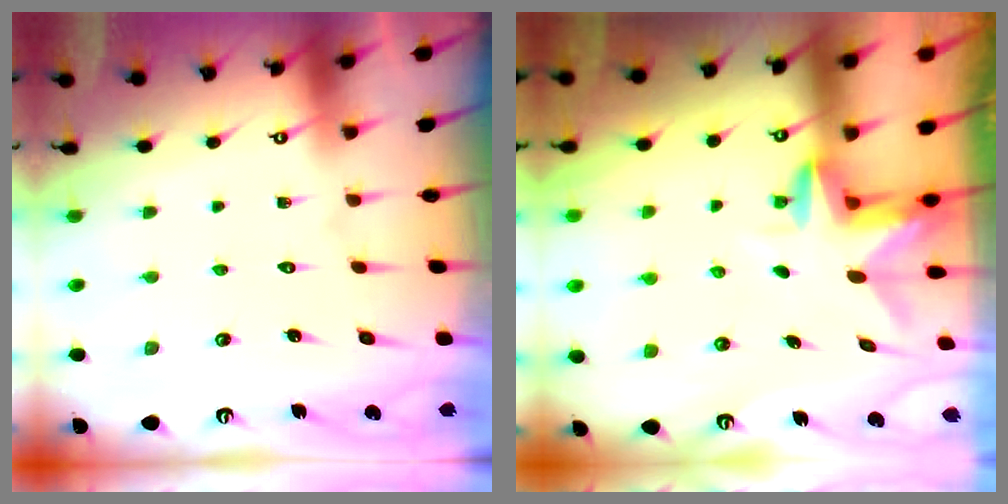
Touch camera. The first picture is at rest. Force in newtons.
{"total": 3.2, "press": 3.2, "slide": 0.3}